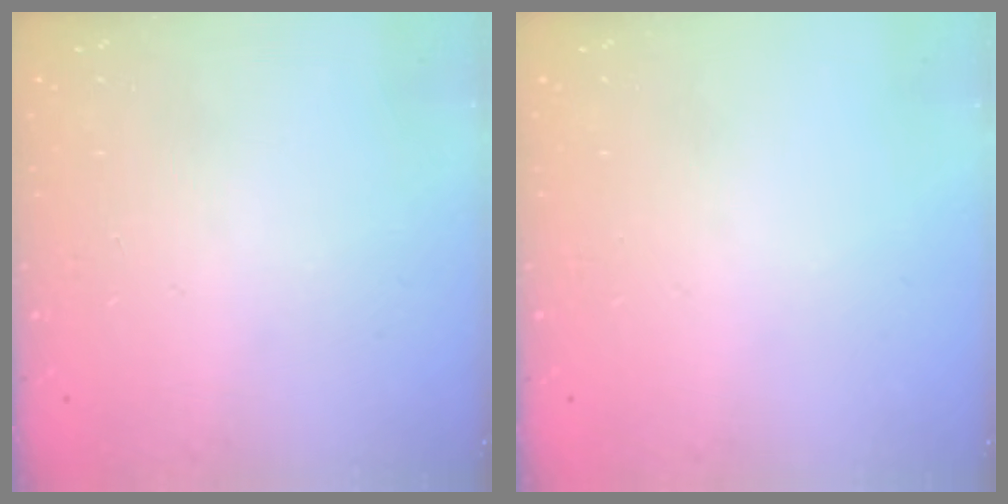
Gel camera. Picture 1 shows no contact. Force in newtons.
{"total": 0.0}